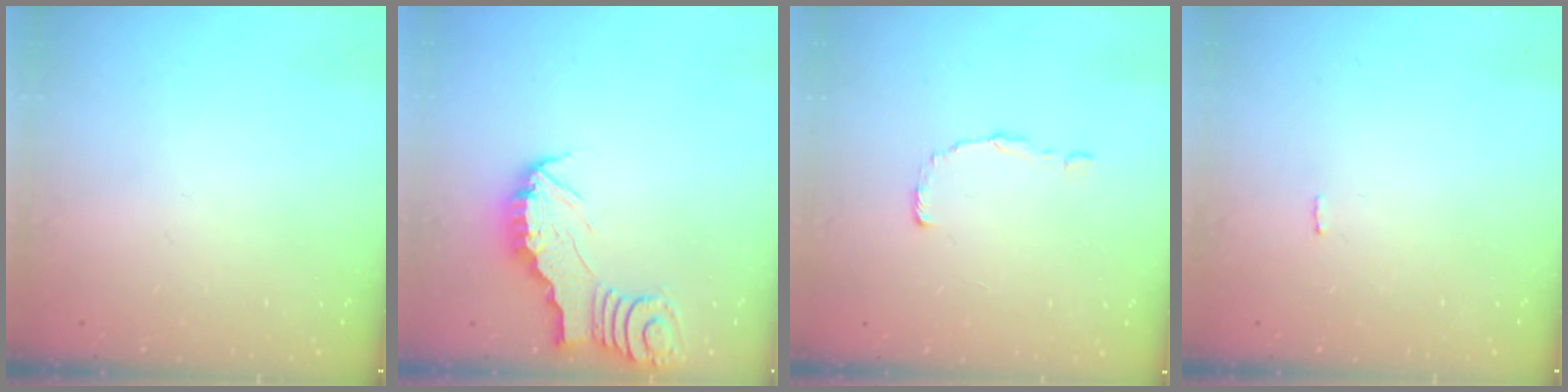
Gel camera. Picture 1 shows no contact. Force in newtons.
{"total": 2.6, "press": 2.6, "slide": 0.2}
{"total": 0.6, "press": 0.6, "slide": 0.0}
{"total": 1.4, "press": 1.3, "slide": 0.1}